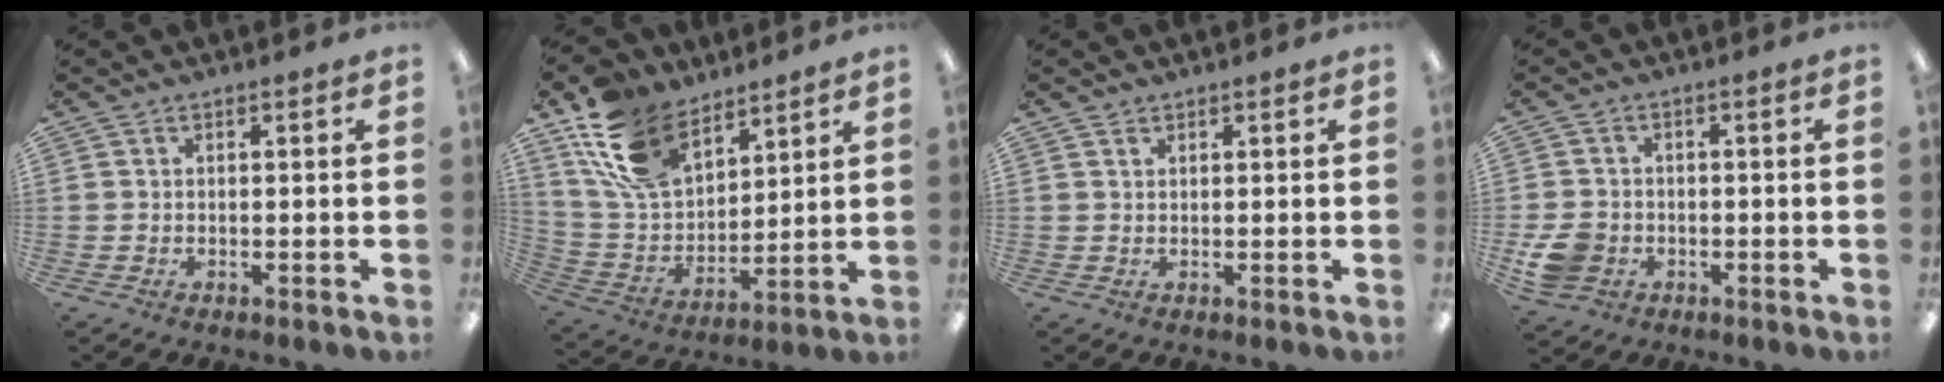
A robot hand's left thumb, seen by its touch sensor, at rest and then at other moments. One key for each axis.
{"total": 17.6, "fx": 11.3, "fy": 10.2, "fz": 8.8, "tx": -0.185, "ty": -0.037, "tz": 0.217}
{"total": 0.7, "fx": 0.6, "fy": 0.4, "fz": 0.2, "tx": -0.004, "ty": 0.000, "tz": 0.012}
{"total": 5.9, "fx": -1.9, "fy": 4.9, "fz": 2.7, "tx": -0.055, "ty": 0.008, "tz": -0.033}